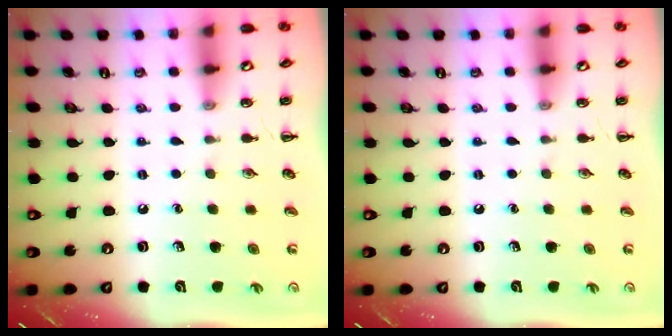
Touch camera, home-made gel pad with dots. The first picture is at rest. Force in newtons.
{"total": 0.0}